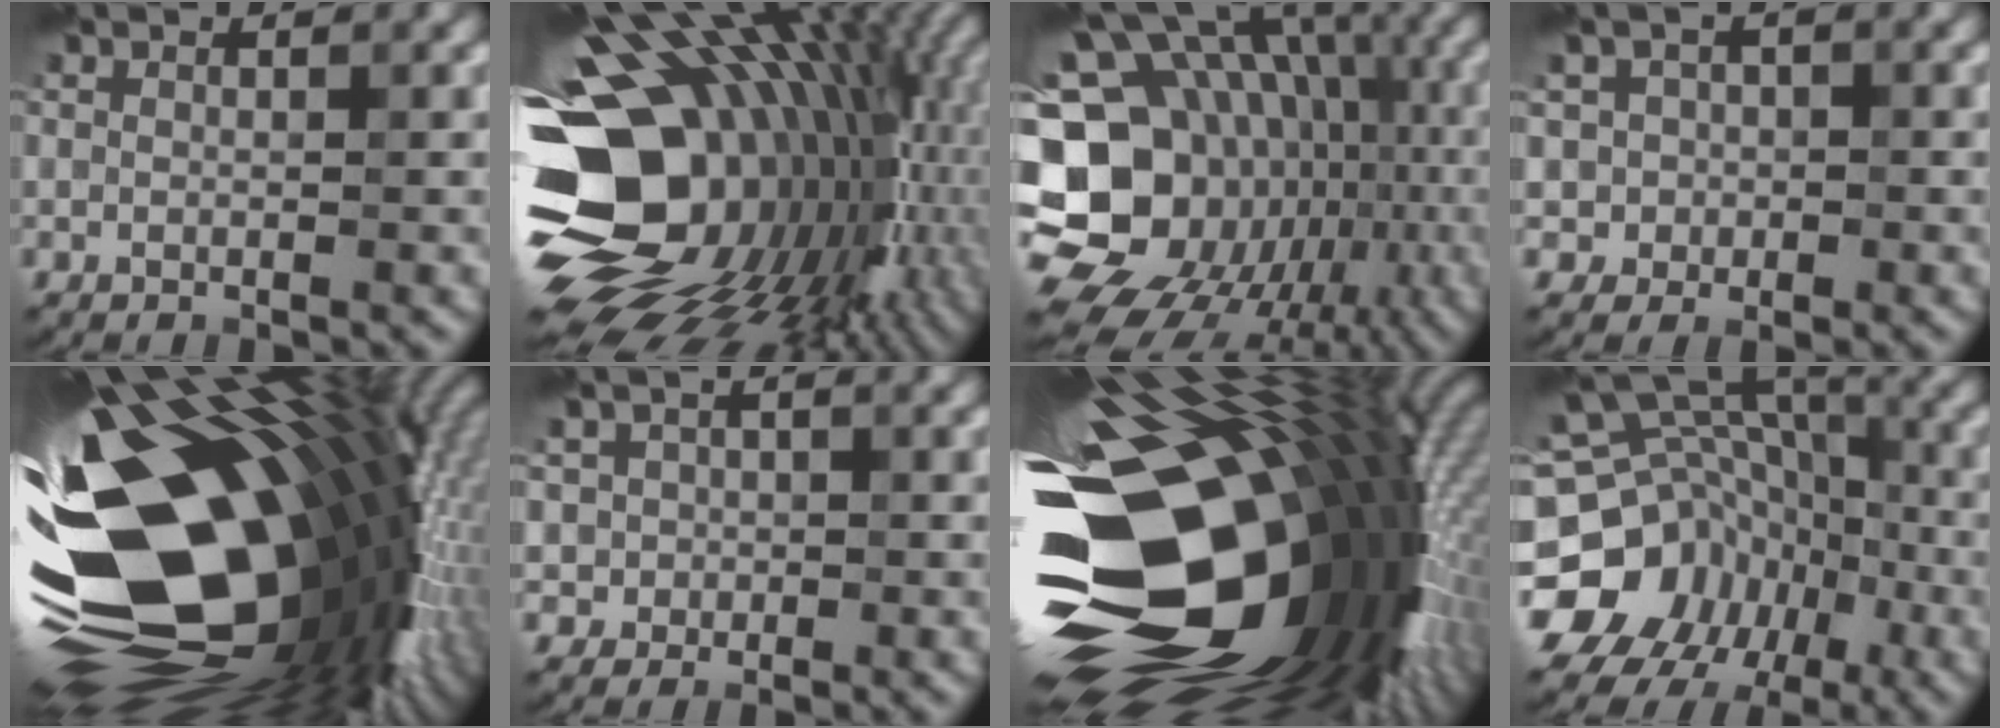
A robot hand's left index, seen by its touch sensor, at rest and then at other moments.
{"total": 18.8, "force": [-0.3, 13.6, 13.0], "torque": [-0.240, -0.008, 0.008]}
{"total": 22.0, "force": [-5.4, 18.6, 10.4], "torque": [-0.174, 0.000, -0.104]}
{"total": 2.6, "force": [0.0, 2.6, 0.3], "torque": [0.015, 0.017, -0.012]}
{"total": 20.6, "force": [-2.0, 11.2, 17.2], "torque": [-0.278, -0.020, -0.039]}
{"total": 2.2, "force": [0.1, 2.2, 0.3], "torque": [0.013, 0.011, -0.005]}
{"total": 21.1, "force": [-3.9, 12.4, 16.5], "torque": [-0.269, -0.010, -0.076]}
{"total": 15.5, "force": [-5.7, 12.9, 6.4], "torque": [-0.135, 0.000, -0.085]}